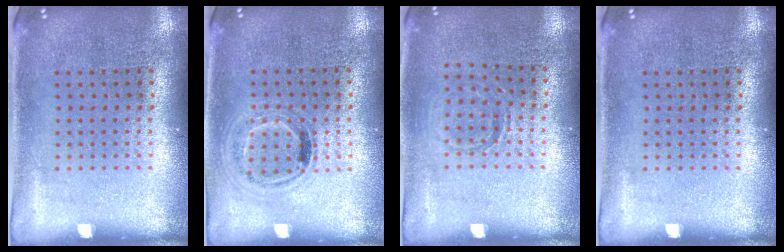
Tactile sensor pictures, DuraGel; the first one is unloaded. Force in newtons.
{"total": 1.0, "press": 0.9, "slide": 0.3}
{"total": 0.8, "press": 0.8, "slide": 0.2}
{"total": 0.0}